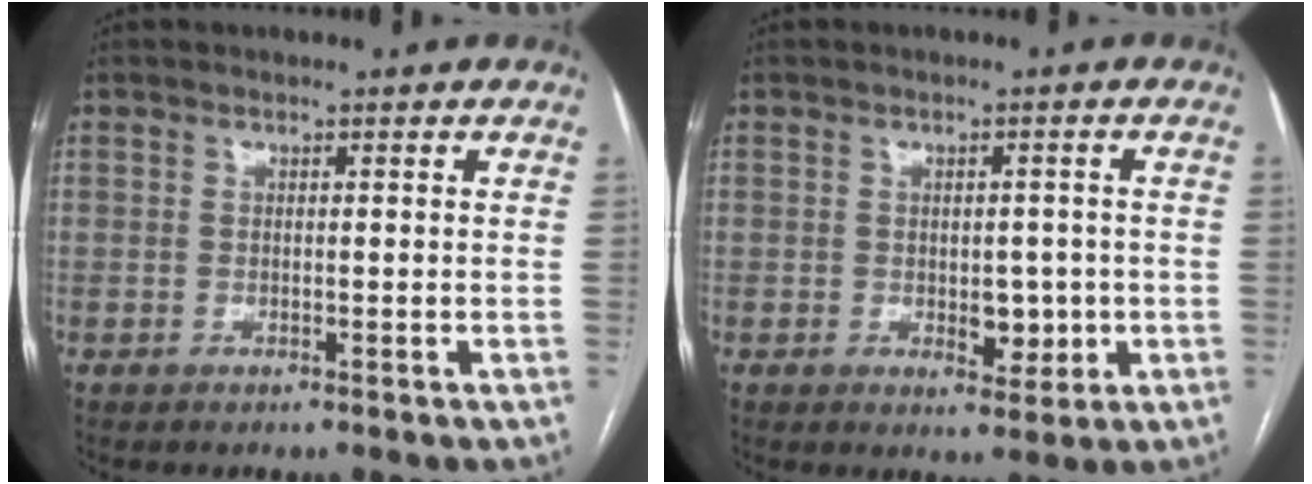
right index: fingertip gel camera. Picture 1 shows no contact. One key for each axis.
{"total": 4.4, "fx": -0.7, "fy": 2.6, "fz": 3.5, "tx": -0.040, "ty": 0.003, "tz": -0.001}